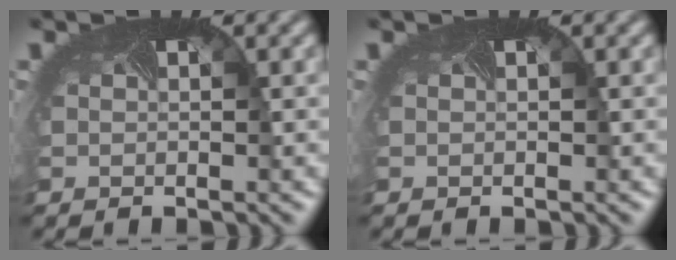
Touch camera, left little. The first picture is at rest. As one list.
[{"total": 0.0}]